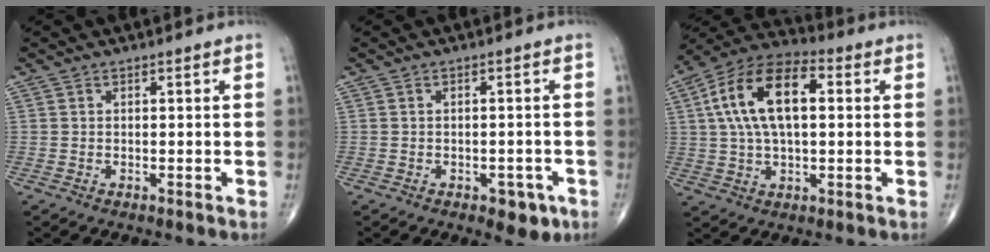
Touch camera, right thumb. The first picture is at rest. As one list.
[{"total": 4.5, "force": [-2.2, 2.6, 3.0], "torque": [-0.017, 0.009, -0.024]}, {"total": 16.5, "force": [3.2, 8.5, 13.8], "torque": [-0.255, 0.026, 0.049]}]